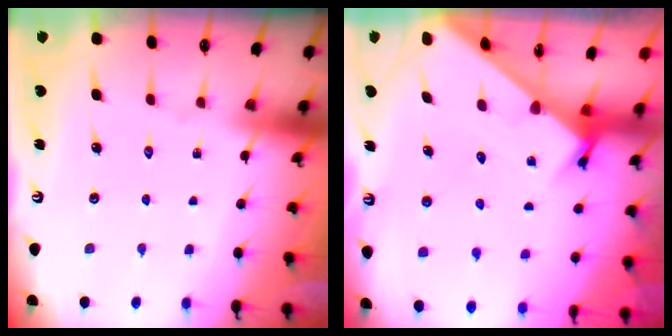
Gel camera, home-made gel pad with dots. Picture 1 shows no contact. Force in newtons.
{"total": 2.3, "press": 2.3, "slide": 0.0}